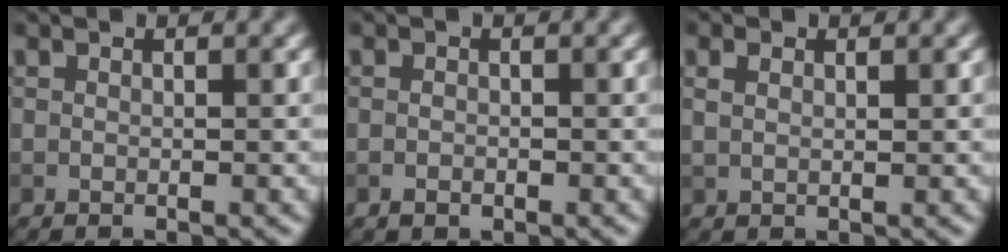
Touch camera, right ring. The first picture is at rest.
{"total": 0.8, "force": [-0.3, 0.6, 0.5], "torque": [-0.009, -0.002, -0.007]}
{"total": 1.4, "force": [0.6, 0.7, 1.0], "torque": [-0.022, 0.002, 0.014]}